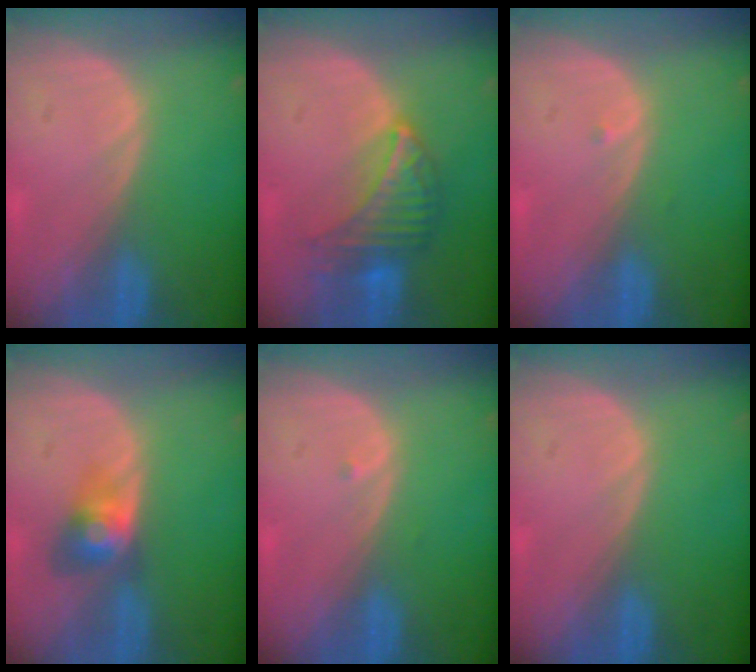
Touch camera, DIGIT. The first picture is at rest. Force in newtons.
{"total": 6.7, "press": 6.5, "slide": 1.3}
{"total": 0.5, "press": 0.4, "slide": 0.3}
{"total": 3.9, "press": 3.9, "slide": 0.2}
{"total": 0.5, "press": 0.4, "slide": 0.3}
{"total": 0.0}